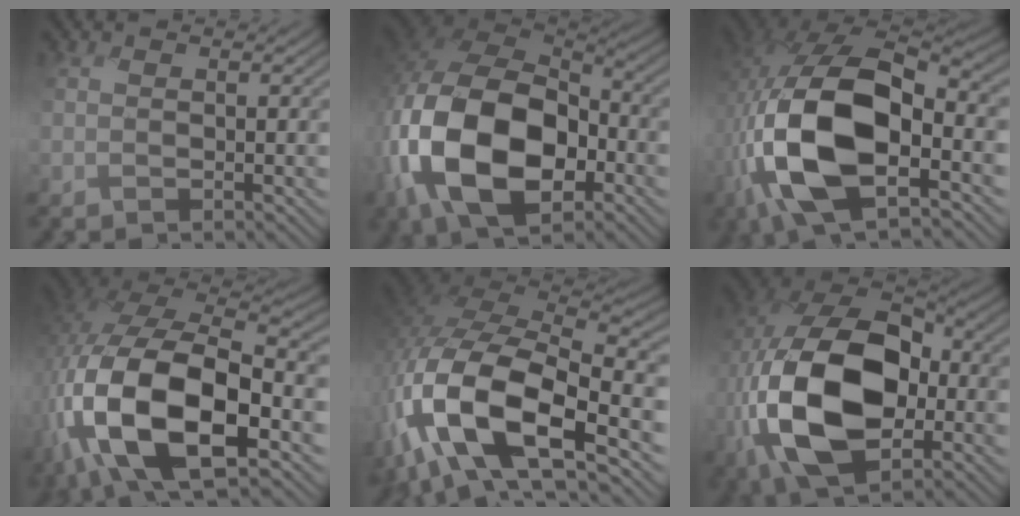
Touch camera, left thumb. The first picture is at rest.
{"total": 16.5, "force": [-5.0, 10.9, 11.3], "torque": [-0.247, -0.039, -0.089]}
{"total": 14.8, "force": [-3.5, 7.4, 12.3], "torque": [-0.273, -0.005, -0.074]}
{"total": 16.9, "force": [-5.0, 8.7, 13.6], "torque": [-0.293, -0.024, -0.085]}
{"total": 17.8, "force": [-7.4, 9.1, 13.4], "torque": [-0.308, -0.027, -0.136]}
{"total": 17.5, "force": [-4.1, 10.9, 13.1], "torque": [-0.299, -0.015, -0.092]}